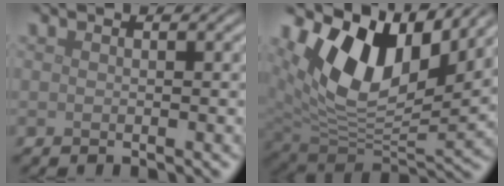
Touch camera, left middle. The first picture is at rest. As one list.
[{"total": 11.5, "force": [5.1, 6.7, 7.9], "torque": [-0.150, -0.008, 0.094]}]